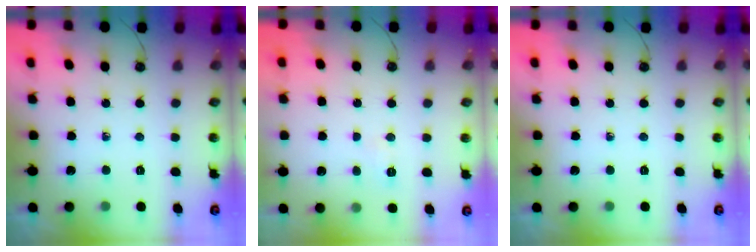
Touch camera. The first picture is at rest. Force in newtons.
{"total": 3.8, "press": 3.8, "slide": 0.5}
{"total": 0.0}